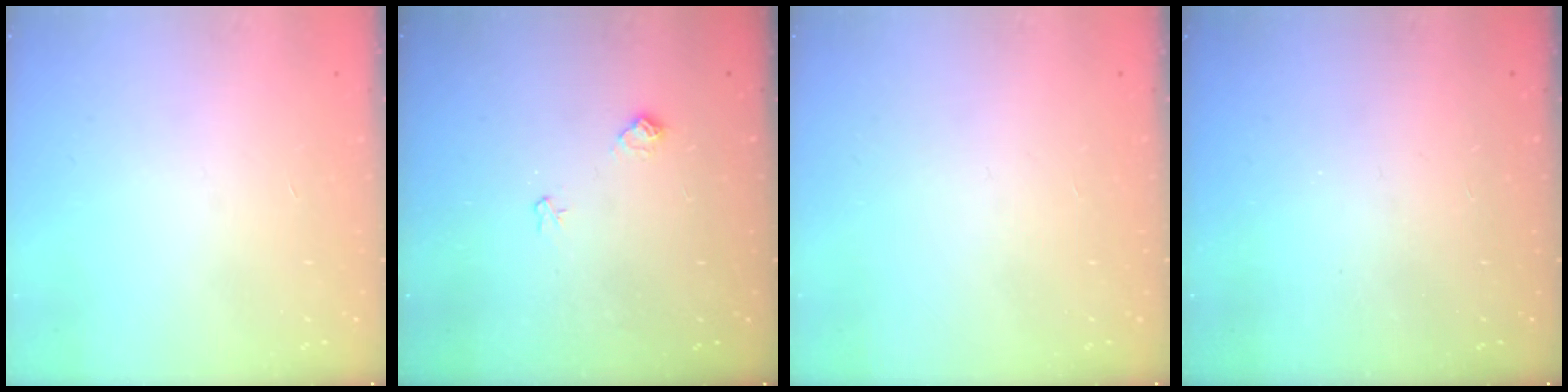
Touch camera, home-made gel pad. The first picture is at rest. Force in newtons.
{"total": 7.8, "press": 7.8, "slide": 0.8}
{"total": 0.0}
{"total": 0.0}